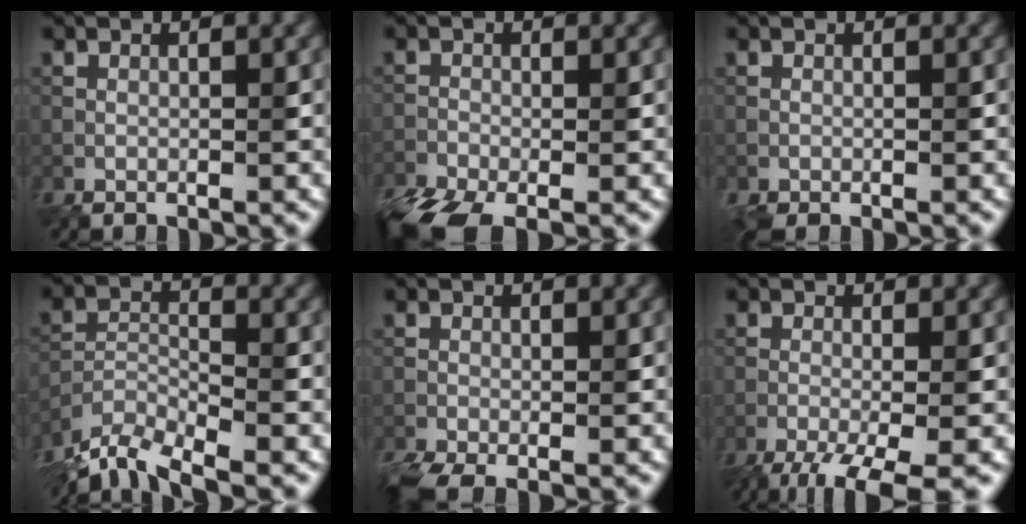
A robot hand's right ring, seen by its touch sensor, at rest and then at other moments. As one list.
[{"total": 6.3, "force": [-4.5, 2.5, 3.5], "torque": [-0.080, -0.028, -0.086]}, {"total": 0.8, "force": [-0.5, 0.3, 0.5], "torque": [-0.015, -0.009, -0.010]}, {"total": 6.2, "force": [-5.7, 1.4, 1.9], "torque": [-0.040, -0.013, -0.109]}, {"total": 3.7, "force": [-2.6, 1.2, 2.4], "torque": [-0.053, -0.014, -0.048]}, {"total": 7.1, "force": [-4.5, 2.0, 5.1], "torque": [-0.095, -0.019, -0.074]}]